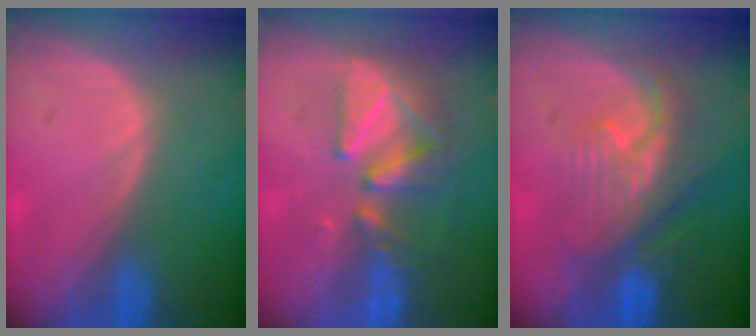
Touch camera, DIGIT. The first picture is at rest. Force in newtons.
{"total": 8.8, "press": 7.8, "slide": 4.1}
{"total": 8.0, "press": 7.8, "slide": 1.9}